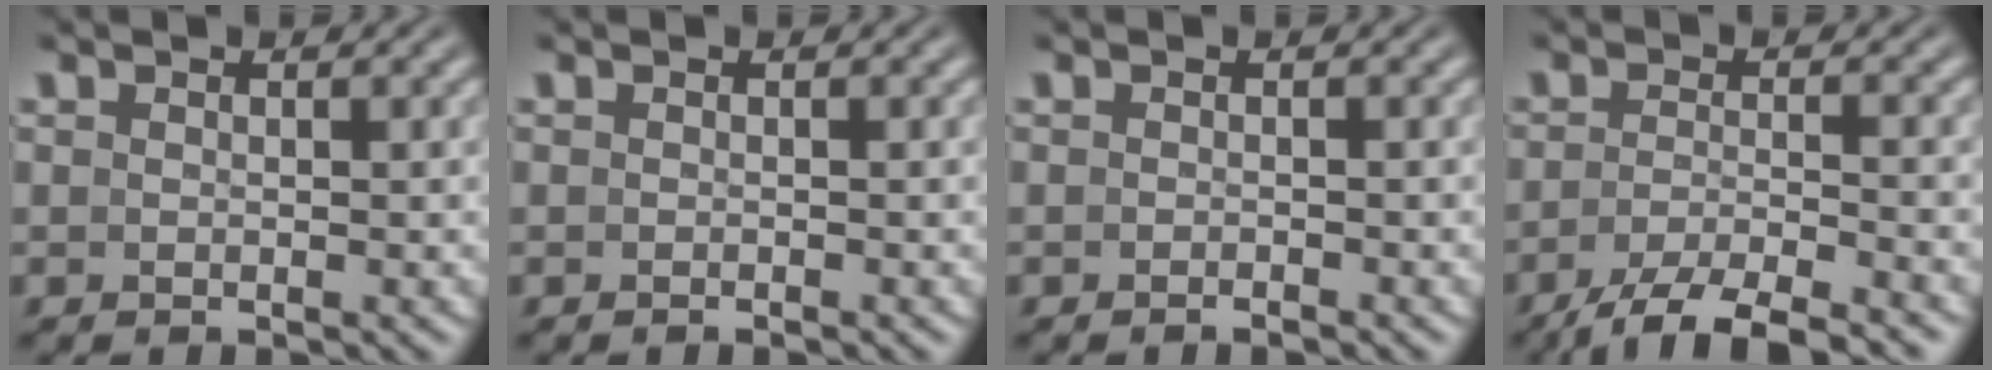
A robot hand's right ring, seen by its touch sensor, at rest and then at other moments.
{"total": 0.6, "force": [-0.6, -0.2, 0.1], "torque": [0.000, -0.001, -0.010]}
{"total": 0.9, "force": [-0.9, -0.3, 0.1], "torque": [-0.002, -0.002, -0.014]}
{"total": 6.8, "force": [-5.4, 1.9, 3.8], "torque": [-0.058, -0.020, -0.073]}